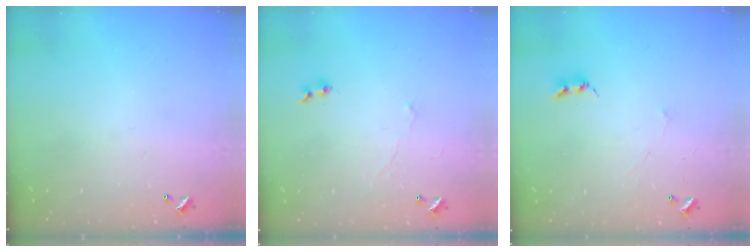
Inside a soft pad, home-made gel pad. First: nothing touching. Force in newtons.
{"total": 0.7, "press": 0.4, "slide": 0.6}
{"total": 1.2, "press": 1.1, "slide": 0.4}